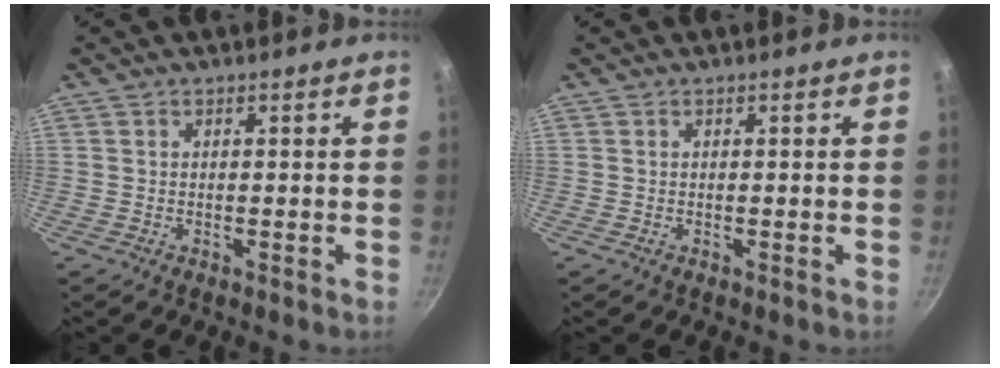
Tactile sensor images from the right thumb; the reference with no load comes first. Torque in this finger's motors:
{"motor_torque": [0.00, 0.00, 0.03, 0.00, 0.00]}